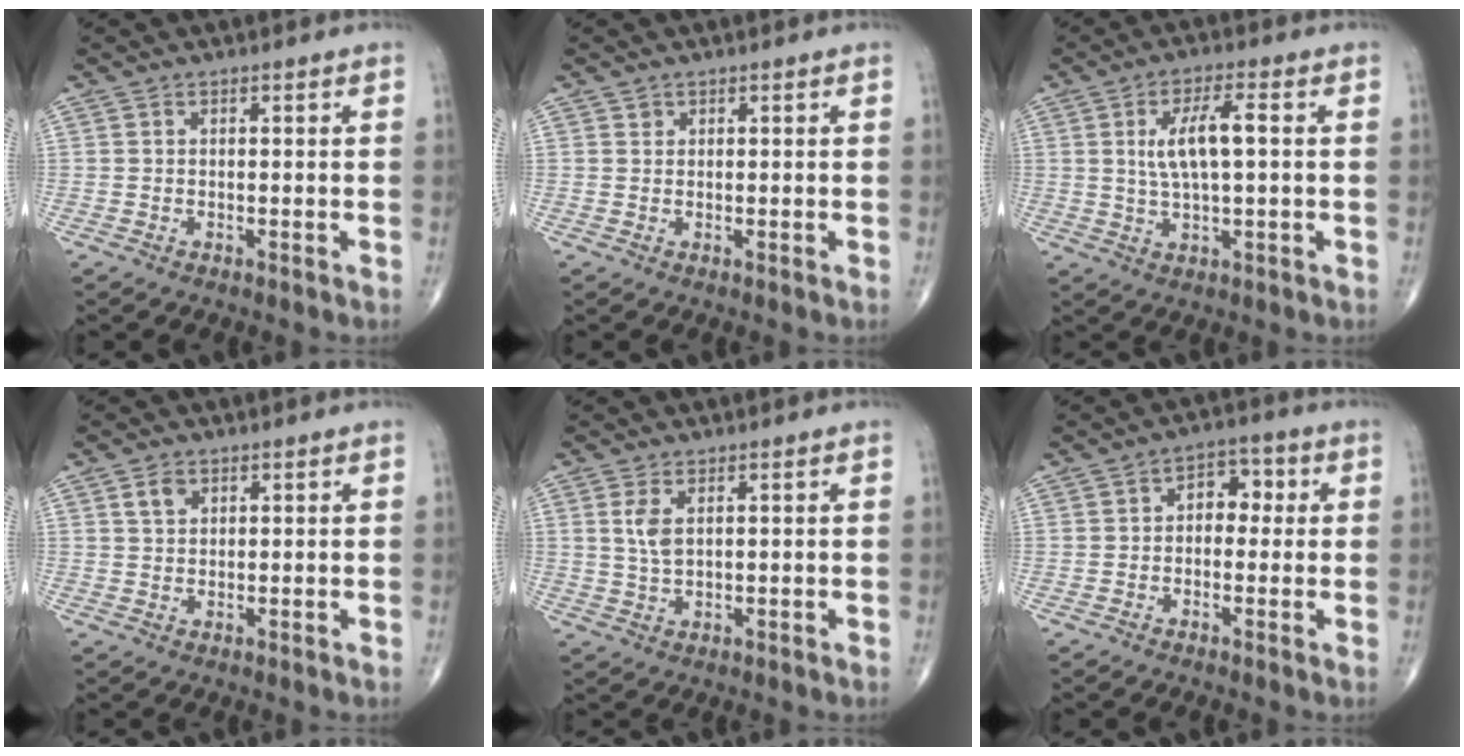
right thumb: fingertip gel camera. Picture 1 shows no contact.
{"total": 0.7, "force": [0.4, 0.6, 0.1], "torque": [0.007, -0.001, 0.005]}
{"total": 8.3, "force": [1.2, 2.5, 7.8], "torque": [-0.150, 0.004, 0.022]}
{"total": 2.8, "force": [1.4, 1.9, 1.5], "torque": [-0.021, -0.003, 0.026]}
{"total": 3.7, "force": [1.2, 1.8, 3.1], "torque": [-0.063, -0.004, 0.030]}
{"total": 5.7, "force": [0.6, 4.0, 4.0], "torque": [-0.023, 0.019, -0.001]}